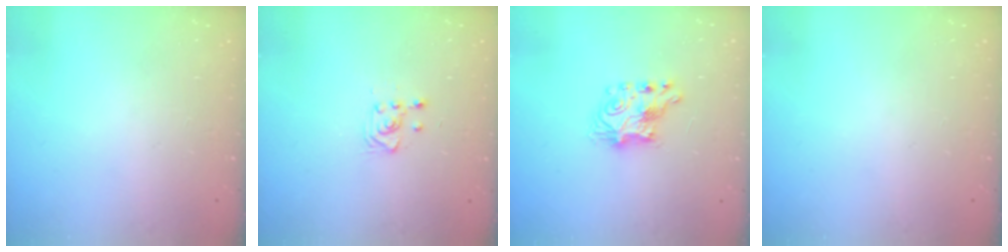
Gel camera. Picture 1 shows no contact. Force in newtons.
{"total": 2.8, "press": 2.7, "slide": 0.7}
{"total": 7.2, "press": 7.2, "slide": 0.4}
{"total": 0.0}